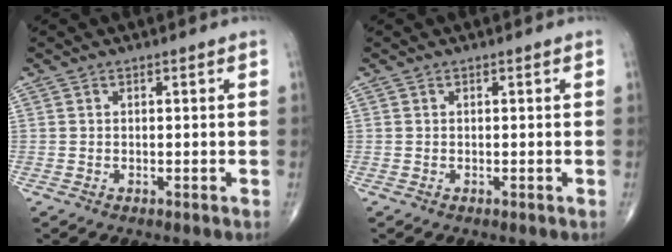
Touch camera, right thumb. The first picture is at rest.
{"total": 0.0}